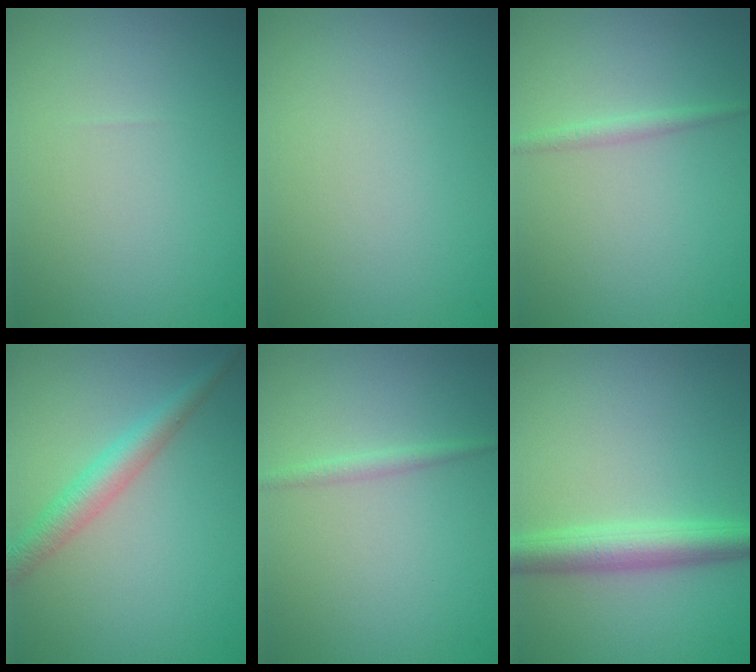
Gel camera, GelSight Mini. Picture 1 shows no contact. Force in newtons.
{"total": 0.0}
{"total": 1.1, "press": 1.1, "slide": 0.1}
{"total": 3.1, "press": 3.1, "slide": 0.1}
{"total": 1.1, "press": 1.1, "slide": 0.1}
{"total": 3.9, "press": 3.9, "slide": 0.1}